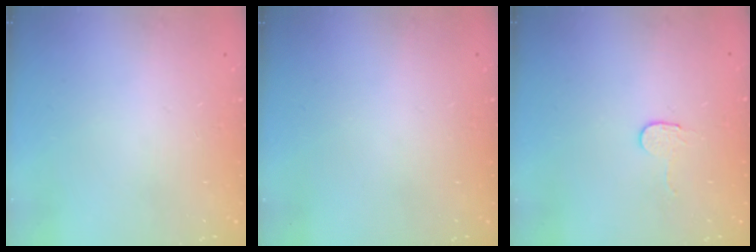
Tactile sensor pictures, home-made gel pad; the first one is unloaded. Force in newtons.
{"total": 0.0}
{"total": 2.7, "press": 2.7, "slide": 0.2}